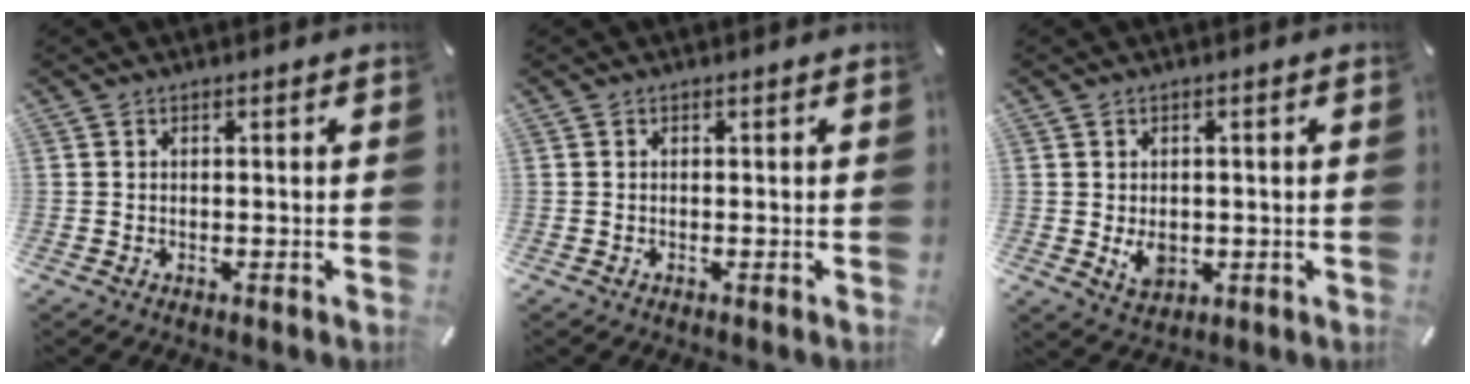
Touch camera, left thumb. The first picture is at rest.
{"total": 0.0}
{"total": 4.6, "force": [-0.6, 3.4, 3.0], "torque": [-0.049, -0.006, -0.013]}